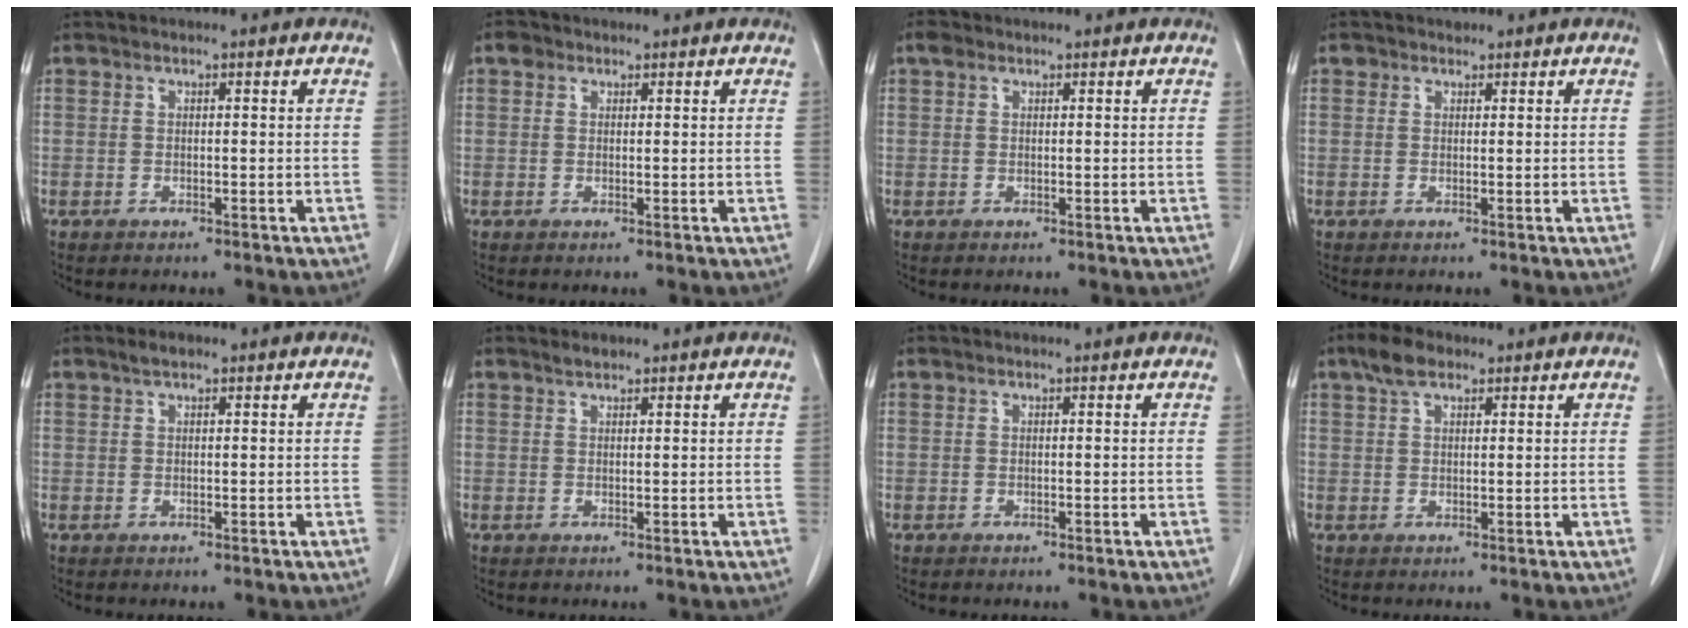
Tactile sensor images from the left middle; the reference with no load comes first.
{"total": 1.4, "force": [0.9, 1.0, 0.3], "torque": [-0.006, 0.009, 0.013]}
{"total": 1.1, "force": [0.8, 0.7, 0.5], "torque": [-0.013, 0.012, 0.014]}
{"total": 0.9, "force": [0.7, 0.6, 0.0], "torque": [0.004, -0.002, 0.008]}
{"total": 1.5, "force": [1.1, 0.4, 0.9], "torque": [-0.021, 0.006, 0.021]}
{"total": 1.1, "force": [1.0, 0.2, 0.3], "torque": [-0.010, 0.001, 0.020]}
{"total": 0.0}
{"total": 3.9, "force": [2.6, 1.7, 2.4], "torque": [-0.052, 0.012, 0.050]}